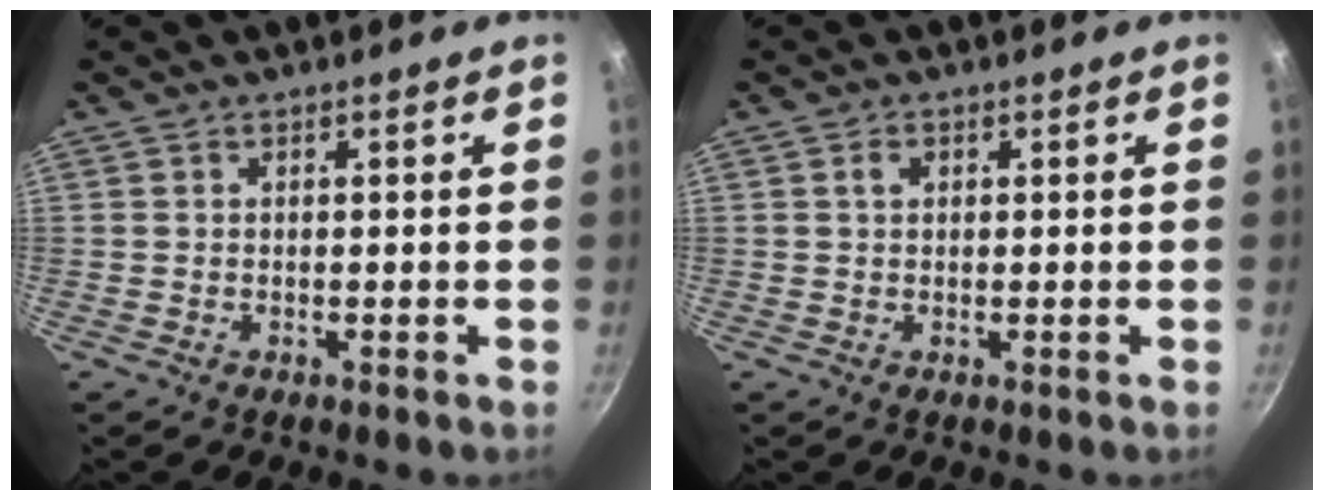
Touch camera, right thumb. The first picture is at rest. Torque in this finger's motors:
{"motor_torque": [-0.03, -0.04, 0.02, -0.25, -0.02]}